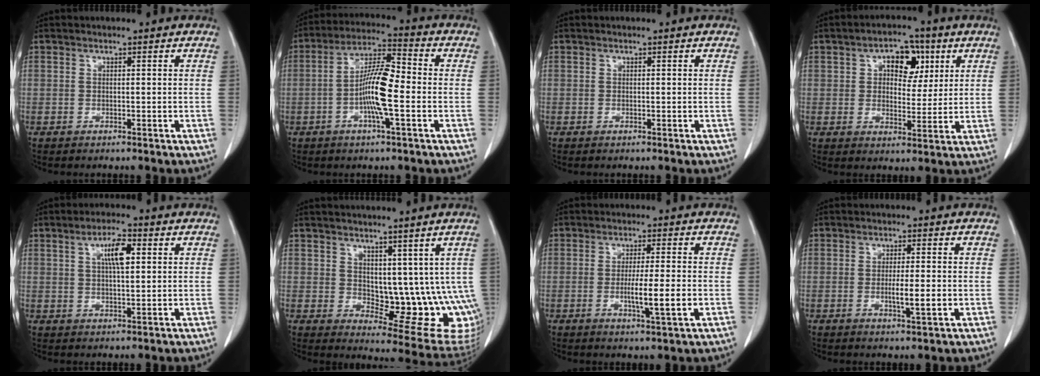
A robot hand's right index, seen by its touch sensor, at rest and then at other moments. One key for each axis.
{"total": 9.4, "fx": -2.0, "fy": 1.2, "fz": 9.1, "tx": -0.173, "ty": 0.011, "tz": -0.042}
{"total": 0.0}
{"total": 7.4, "fx": 2.8, "fy": 4.4, "fz": 5.3, "tx": -0.074, "ty": 0.021, "tz": 0.043}
{"total": 5.3, "fx": 1.7, "fy": 1.2, "fz": 4.9, "tx": -0.089, "ty": 0.005, "tz": 0.030}
{"total": 12.9, "fx": 2.7, "fy": 6.8, "fz": 10.6, "tx": -0.117, "ty": -0.010, "tz": 0.059}
{"total": 6.2, "fx": -1.3, "fy": -0.1, "fz": 6.0, "tx": -0.098, "ty": -0.011, "tz": -0.019}
{"total": 4.0, "fx": -0.7, "fy": 0.3, "fz": 4.0, "tx": -0.063, "ty": -0.004, "tz": -0.006}